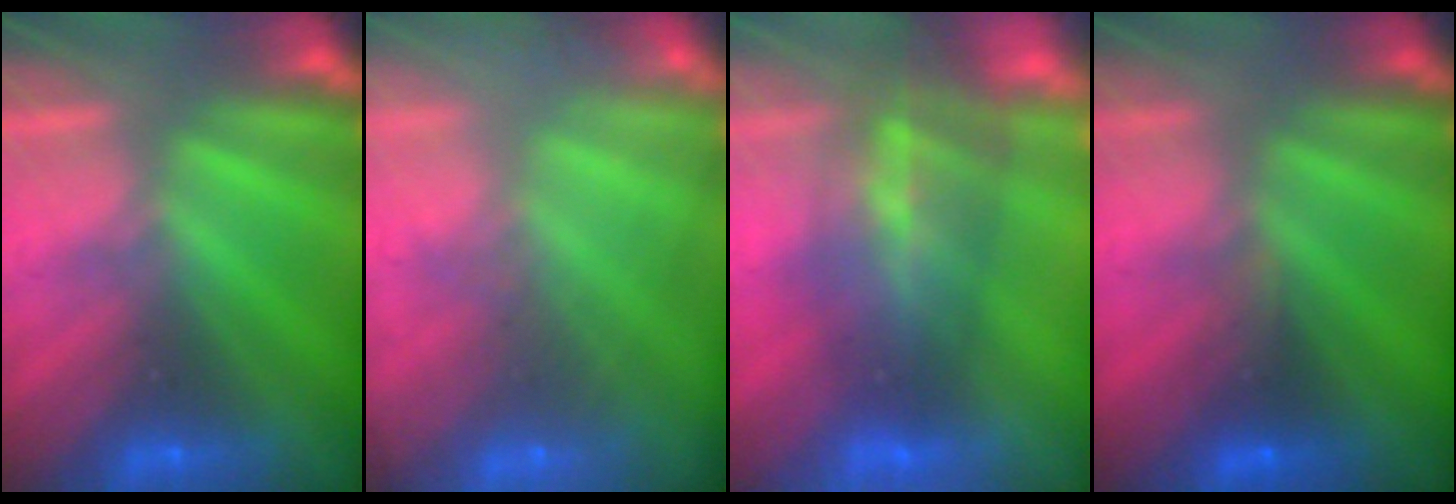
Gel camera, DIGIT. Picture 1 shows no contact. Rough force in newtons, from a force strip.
{"total": 7.7}
{"total": 7.8}
{"total": 3.4}